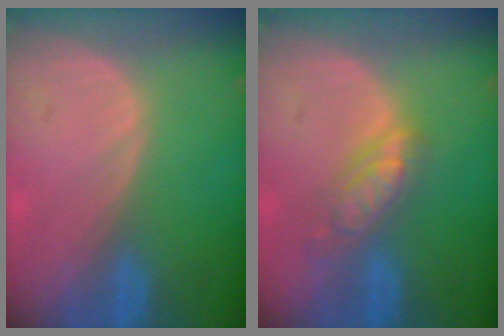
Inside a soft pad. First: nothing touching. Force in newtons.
{"total": 5.6, "press": 5.1, "slide": 2.4}